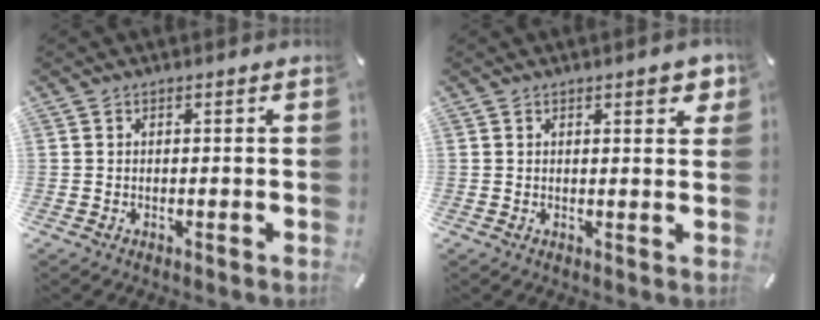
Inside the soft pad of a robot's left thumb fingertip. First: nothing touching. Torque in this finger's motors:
{"motor_torque": [0.71, 0.84, 0.25, -0.34, 0.08]}